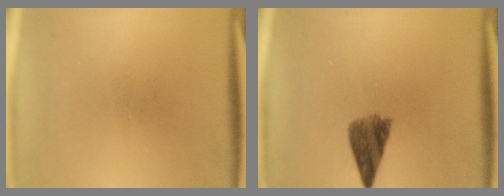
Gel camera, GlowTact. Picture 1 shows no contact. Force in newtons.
{"total": 5.3}